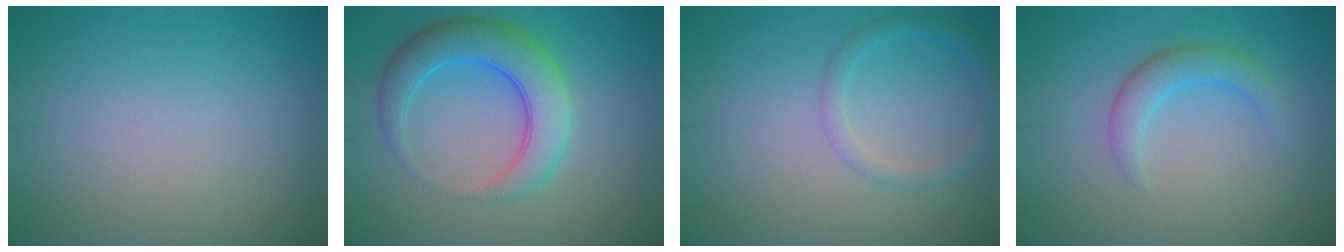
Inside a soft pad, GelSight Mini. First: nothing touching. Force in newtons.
{"total": 5.8, "press": 5.8, "slide": 0.1}
{"total": 1.9, "press": 1.9, "slide": 0.2}
{"total": 2.6, "press": 2.6, "slide": 0.0}